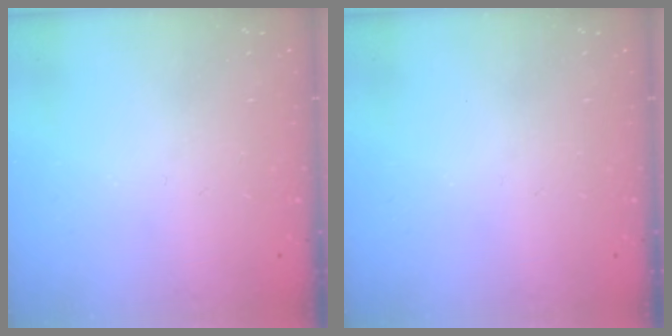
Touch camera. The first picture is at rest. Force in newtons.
{"total": 0.0}